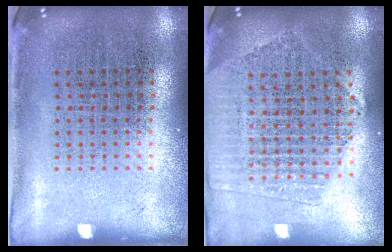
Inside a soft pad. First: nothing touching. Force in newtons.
{"total": 2.0, "press": 1.8, "slide": 0.9}